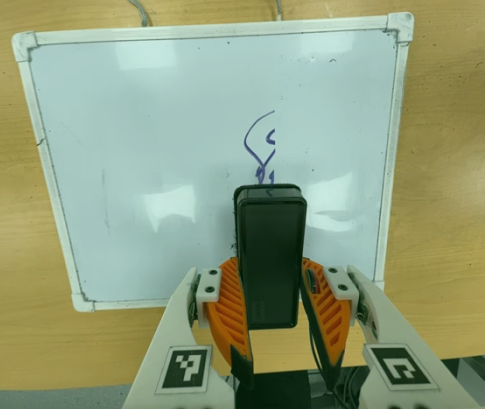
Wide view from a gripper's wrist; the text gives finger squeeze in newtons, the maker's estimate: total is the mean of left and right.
{"total": 5.9, "left": 5.3, "right": 6.5}